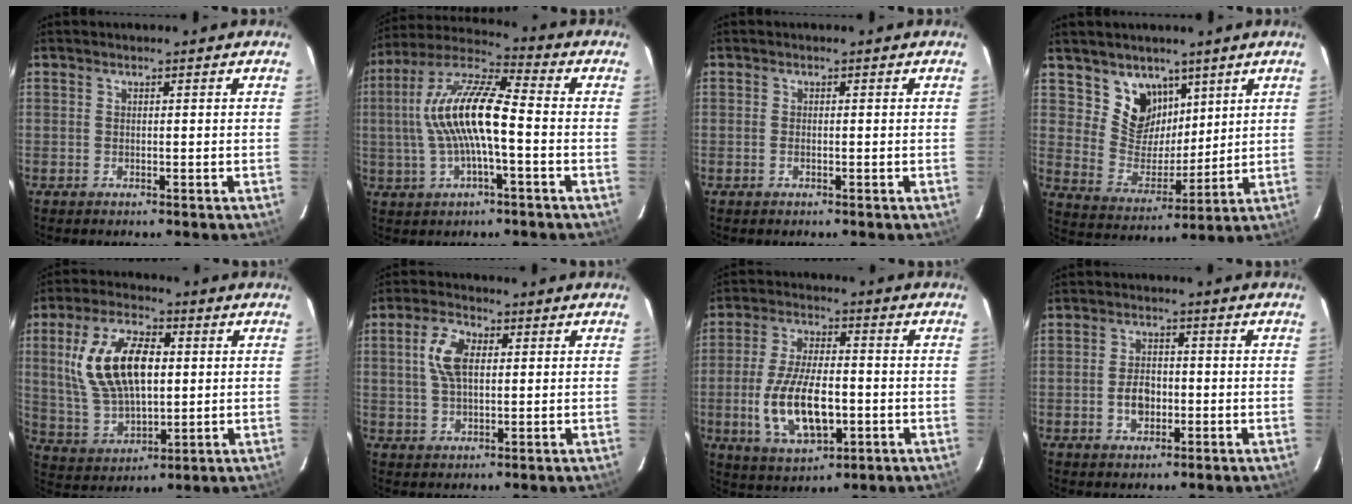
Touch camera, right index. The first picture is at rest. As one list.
[{"total": 14.5, "force": [-0.9, 3.6, 14.0], "torque": [-0.272, 0.015, -0.023]}, {"total": 0.9, "force": [-0.3, 0.4, 0.7], "torque": [-0.016, 0.000, -0.006]}, {"total": 9.9, "force": [6.2, 7.3, 2.6], "torque": [-0.045, -0.008, 0.127]}, {"total": 16.5, "force": [3.1, 8.6, 13.8], "torque": [-0.273, 0.012, 0.069]}, {"total": 7.0, "force": [1.6, 3.8, 5.7], "torque": [-0.110, 0.013, 0.031]}, {"total": 14.3, "force": [-3.2, 6.3, 12.4], "torque": [-0.249, -0.011, -0.048]}, {"total": 4.8, "force": [-1.2, 3.3, 3.4], "torque": [-0.067, 0.006, -0.015]}]